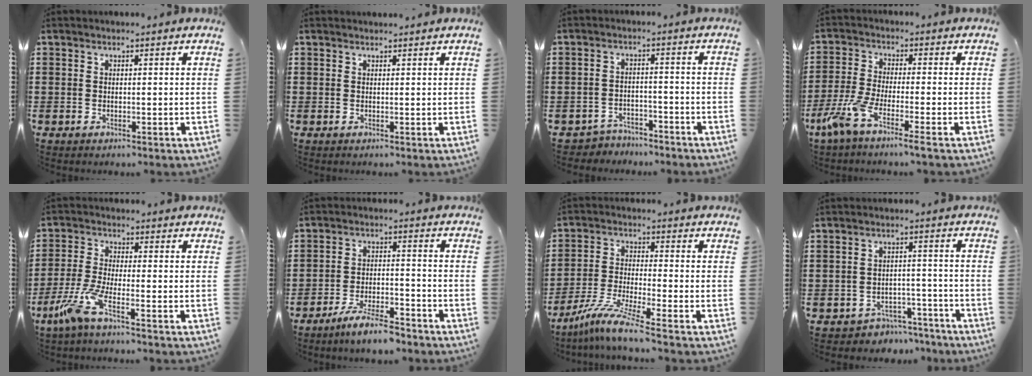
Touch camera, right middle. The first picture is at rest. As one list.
[{"total": 0.6, "force": [0.6, 0.0, 0.0], "torque": [-0.002, 0.001, 0.011]}, {"total": 3.3, "force": [-3.2, 0.6, -0.1], "torque": [-0.008, 0.001, -0.069]}, {"total": 5.7, "force": [-3.9, 0.2, 4.2], "torque": [-0.112, -0.022, -0.080]}, {"total": 5.9, "force": [-3.5, 0.7, 4.7], "torque": [-0.128, -0.020, -0.074]}, {"total": 6.0, "force": [-5.3, 0.4, 2.8], "torque": [-0.059, -0.004, -0.100]}, {"total": 7.0, "force": [-5.4, -0.2, 4.5], "torque": [-0.100, -0.021, -0.106]}, {"total": 3.7, "force": [-3.6, 0.7, -0.1], "torque": [-0.008, 0.003, -0.077]}]